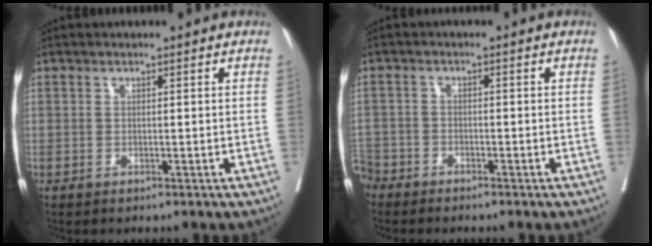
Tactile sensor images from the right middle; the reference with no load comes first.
{"total": 4.3, "force": [-4.0, 1.6, 0.5], "torque": [-0.004, -0.005, -0.082]}